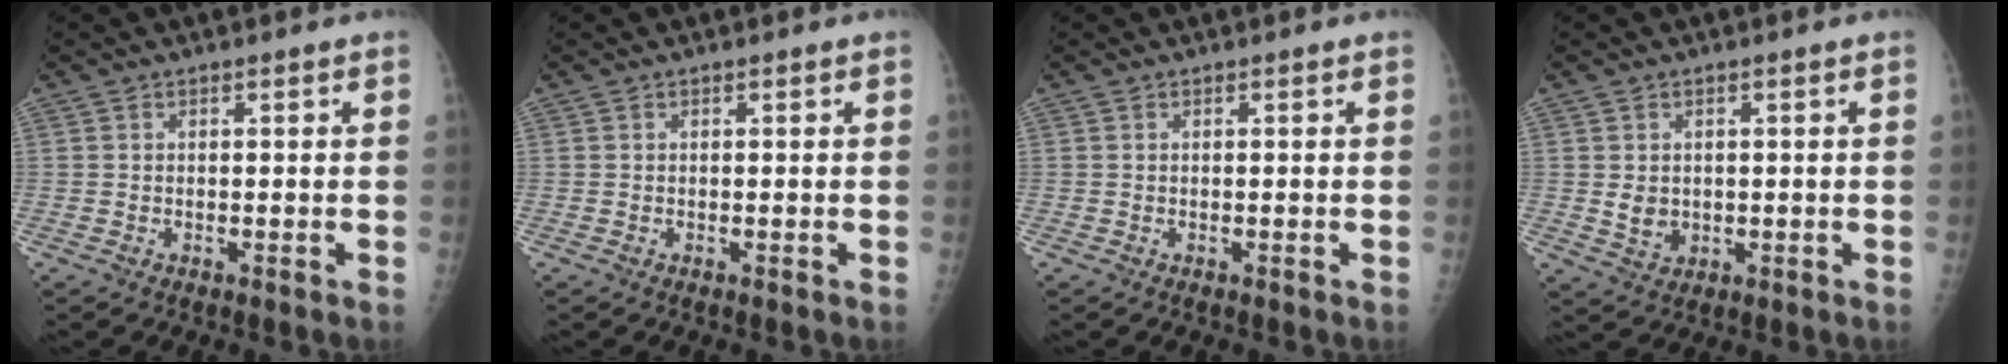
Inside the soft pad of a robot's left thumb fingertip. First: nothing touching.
{"total": 0.0}
{"total": 0.0}
{"total": 3.6, "force": [0.2, 2.9, 2.0], "torque": [-0.022, -0.005, 0.014]}